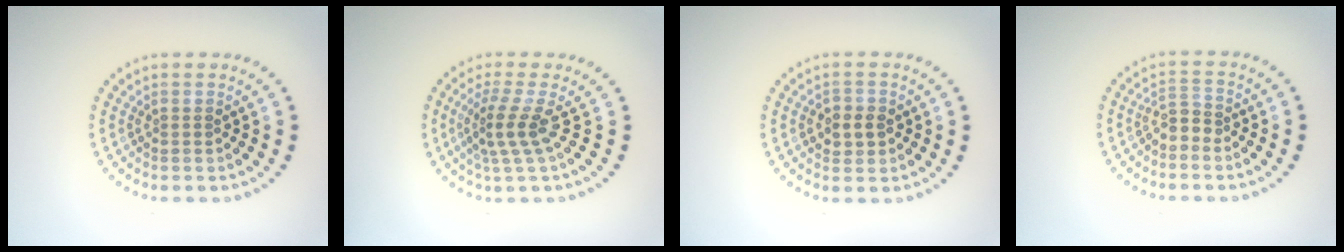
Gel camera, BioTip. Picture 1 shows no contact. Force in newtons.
{"total": 2.9, "press": 2.0, "slide": 2.1}
{"total": 2.2, "press": 2.1, "slide": 0.4}
{"total": 1.7, "press": 1.4, "slide": 0.9}